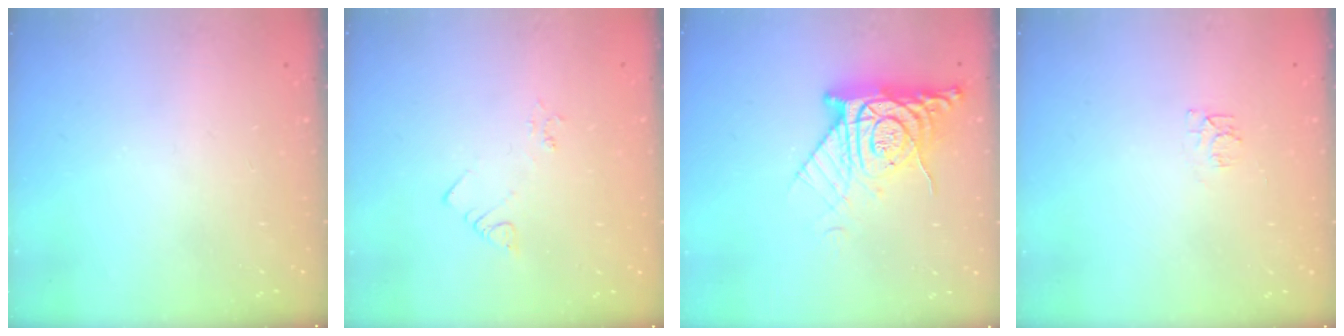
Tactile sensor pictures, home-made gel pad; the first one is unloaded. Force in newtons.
{"total": 2.4, "press": 2.4, "slide": 0.4}
{"total": 12.1, "press": 12.0, "slide": 1.4}
{"total": 4.6, "press": 4.5, "slide": 0.5}